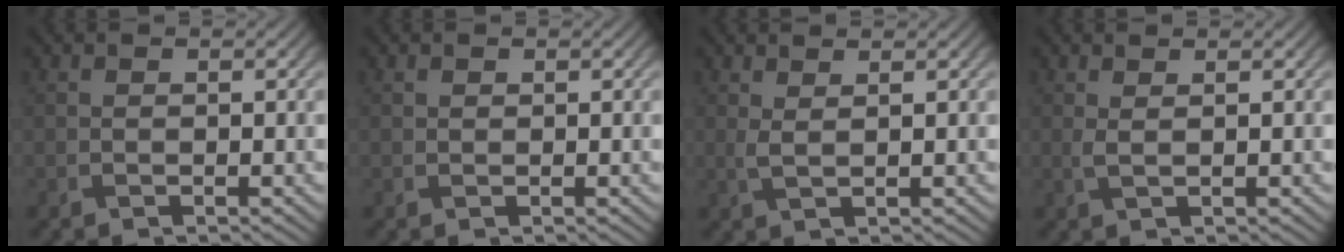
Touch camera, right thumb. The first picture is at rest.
{"total": 0.0}
{"total": 1.5, "force": [0.9, 0.2, 1.2], "torque": [-0.034, 0.000, 0.019]}
{"total": 1.1, "force": [0.5, 0.1, 1.0], "torque": [-0.031, 0.001, 0.012]}